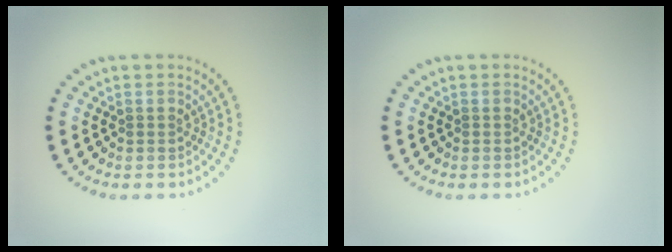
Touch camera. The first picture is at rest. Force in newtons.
{"total": 0.0}